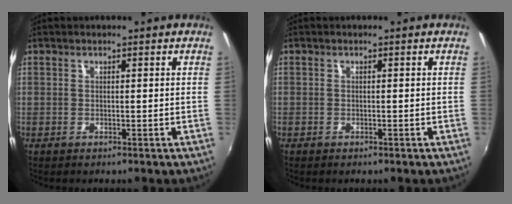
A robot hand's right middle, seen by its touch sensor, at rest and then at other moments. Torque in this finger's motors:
{"motor_torque": [0.69, -0.71, -0.11, -0.15]}